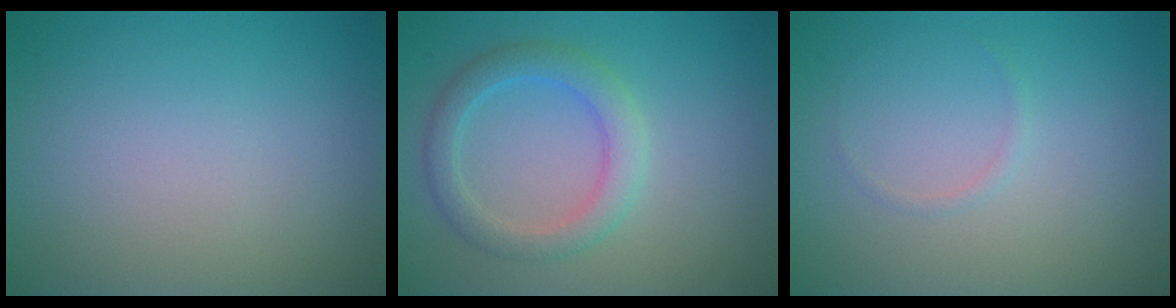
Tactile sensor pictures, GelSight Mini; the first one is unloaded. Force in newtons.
{"total": 3.1, "press": 3.1, "slide": 0.1}
{"total": 0.5, "press": 0.5, "slide": 0.1}